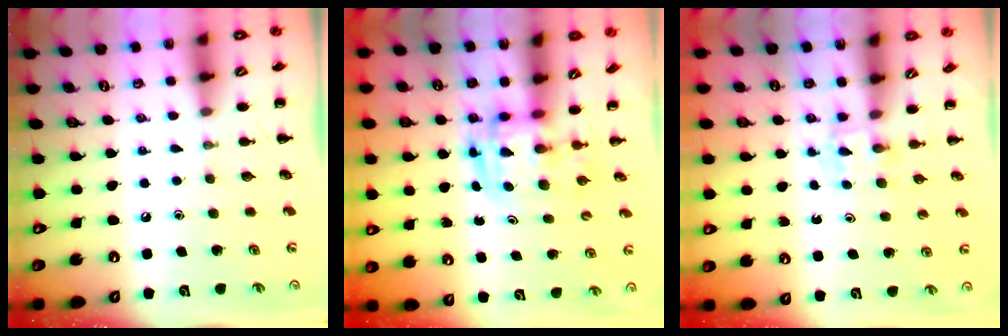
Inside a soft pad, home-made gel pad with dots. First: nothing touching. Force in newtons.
{"total": 2.9, "press": 2.9, "slide": 0.5}
{"total": 2.3, "press": 2.1, "slide": 0.9}